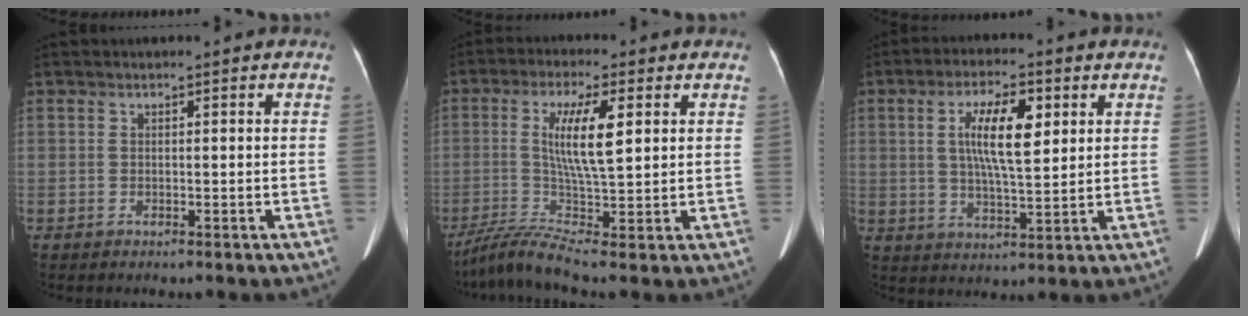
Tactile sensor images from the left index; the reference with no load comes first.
{"total": 10.7, "force": [-0.6, 0.5, 10.7], "torque": [-0.221, -0.001, -0.001]}
{"total": 8.6, "force": [2.1, 2.1, 8.1], "torque": [-0.148, -0.001, 0.042]}